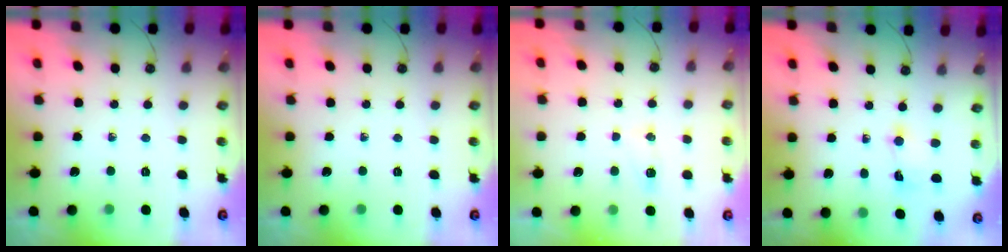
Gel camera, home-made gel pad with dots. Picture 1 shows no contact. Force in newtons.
{"total": 0.0}
{"total": 4.6, "press": 4.6, "slide": 0.5}
{"total": 1.3, "press": 1.2, "slide": 0.5}